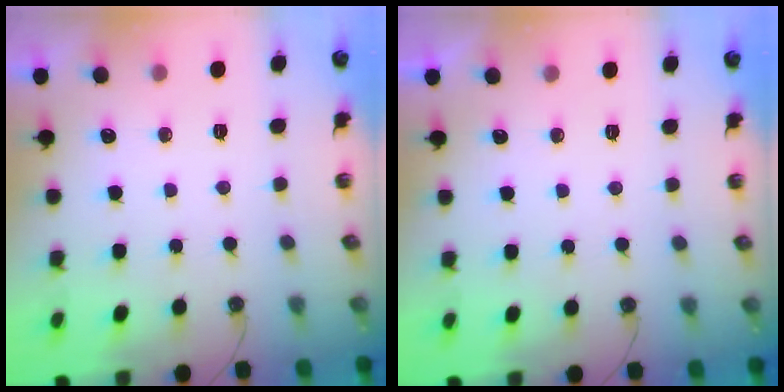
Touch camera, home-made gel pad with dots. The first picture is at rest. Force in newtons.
{"total": 0.0}